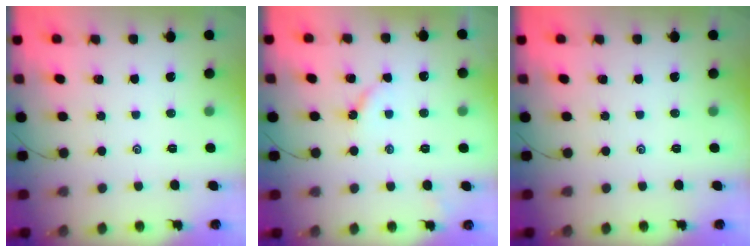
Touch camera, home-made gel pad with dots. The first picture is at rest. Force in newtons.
{"total": 2.8, "press": 2.8, "slide": 0.4}
{"total": 0.0}